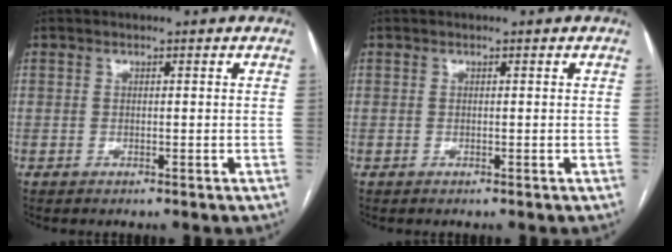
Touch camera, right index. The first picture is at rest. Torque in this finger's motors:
{"motor_torque": [0.00, 0.00, 0.00, 0.00]}